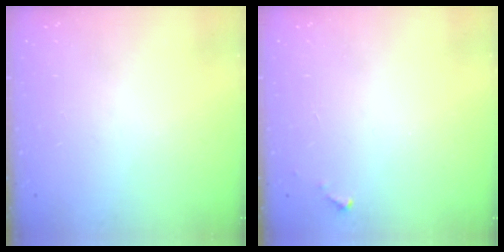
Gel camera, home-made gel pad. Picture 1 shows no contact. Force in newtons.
{"total": 2.8, "press": 2.8, "slide": 0.1}